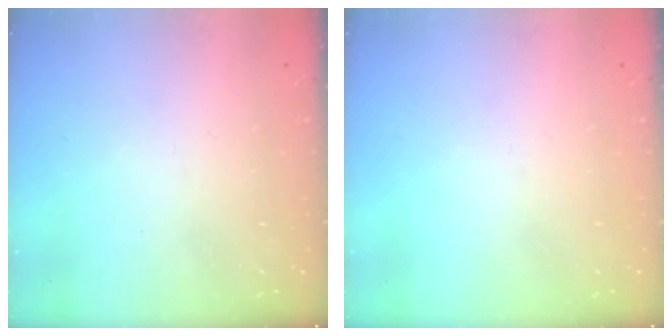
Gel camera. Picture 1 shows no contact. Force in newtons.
{"total": 0.0}